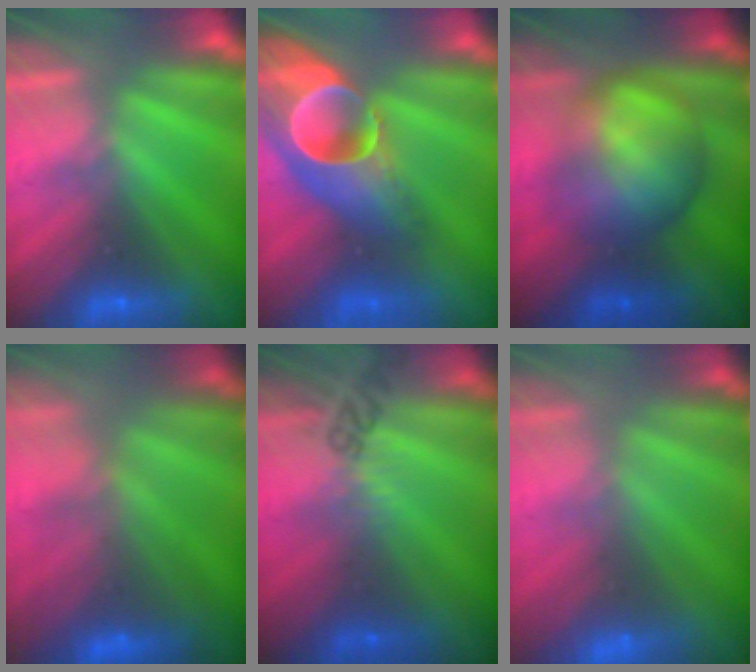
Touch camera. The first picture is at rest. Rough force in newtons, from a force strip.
{"total": 8.5}
{"total": 7.8}
{"total": 9.2}
{"total": 2.4}
{"total": 2.9}